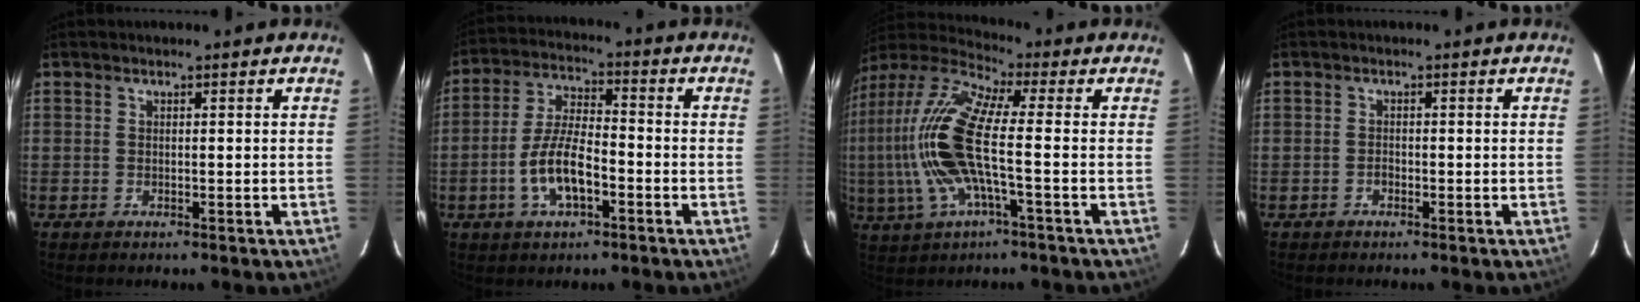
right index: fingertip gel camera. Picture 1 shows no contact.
{"total": 9.2, "force": [-3.6, 3.6, 7.7], "torque": [-0.160, 0.003, -0.062]}
{"total": 16.7, "force": [-1.0, 3.8, 16.2], "torque": [-0.329, 0.003, -0.025]}
{"total": 0.7, "force": [-0.6, 0.4, 0.2], "torque": [-0.004, 0.003, -0.011]}